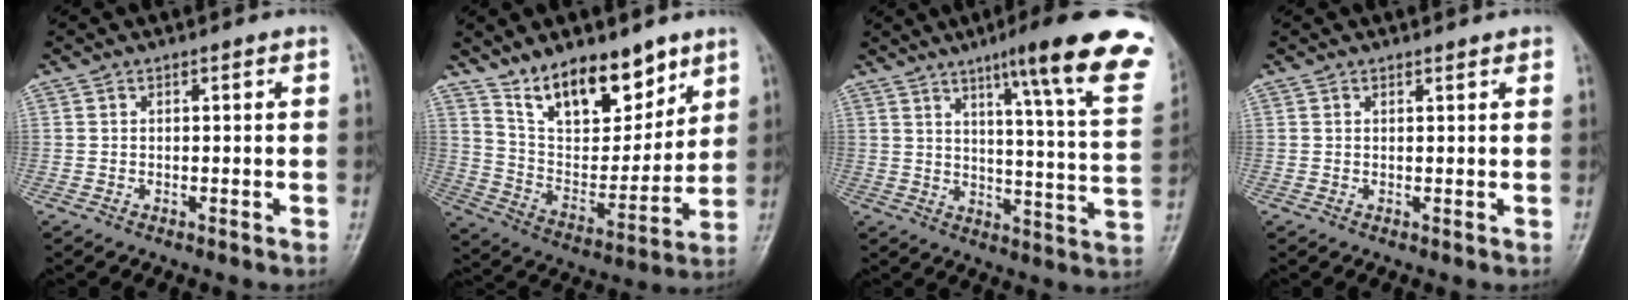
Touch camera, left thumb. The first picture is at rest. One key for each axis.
{"total": 16.7, "fx": 11.7, "fy": 7.5, "fz": 9.2, "tx": -0.094, "ty": -0.073, "tz": 0.214}
{"total": 22.5, "fx": 13.7, "fy": 2.8, "fz": 17.6, "tx": -0.216, "ty": -0.053, "tz": 0.173}
{"total": 1.1, "fx": 1.0, "fy": 0.3, "fz": 0.5, "tx": -0.002, "ty": -0.002, "tz": 0.011}